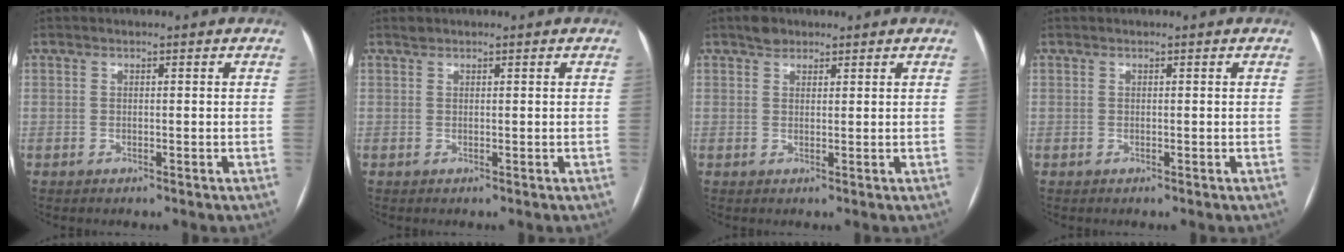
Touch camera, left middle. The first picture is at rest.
{"total": 0.5, "force": [0.5, 0.2, 0.0], "torque": [-0.006, 0.005, 0.010]}
{"total": 2.1, "force": [1.6, 1.2, 0.6], "torque": [-0.012, 0.008, 0.026]}
{"total": 0.0}